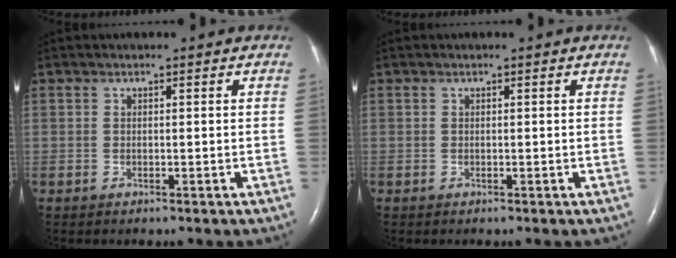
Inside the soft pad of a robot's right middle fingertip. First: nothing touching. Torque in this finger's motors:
{"motor_torque": [0.05, -0.15, 0.00, 0.02]}